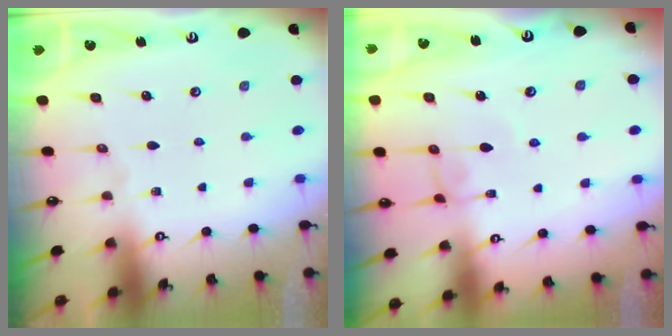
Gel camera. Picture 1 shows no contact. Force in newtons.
{"total": 2.3, "press": 2.3, "slide": 0.2}